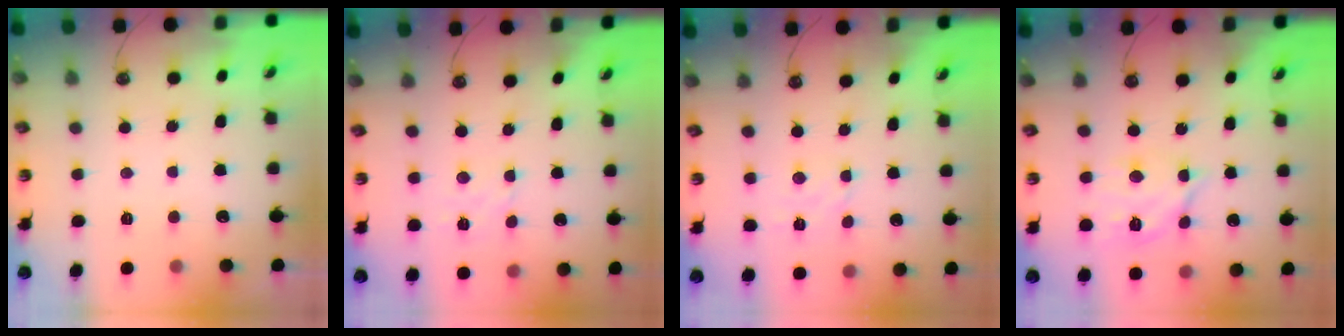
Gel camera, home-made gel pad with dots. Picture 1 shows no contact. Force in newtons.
{"total": 2.8, "press": 2.7, "slide": 0.5}
{"total": 1.9, "press": 1.8, "slide": 0.6}
{"total": 12.6, "press": 12.5, "slide": 1.0}